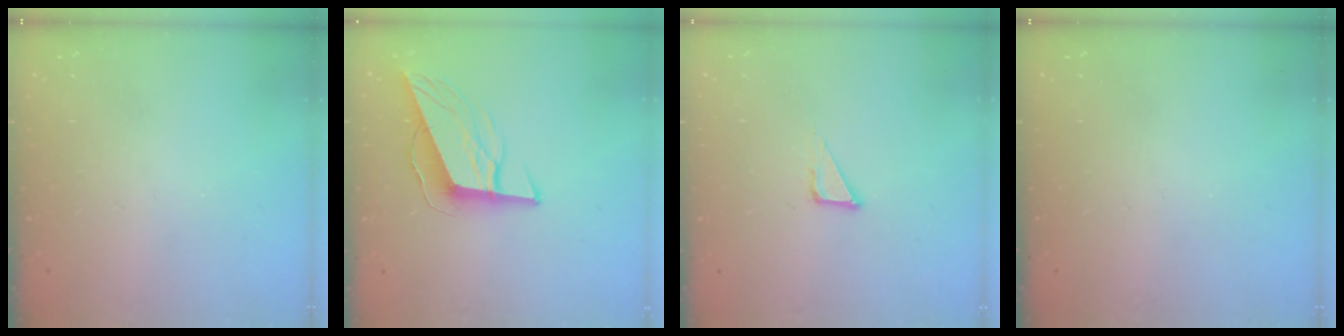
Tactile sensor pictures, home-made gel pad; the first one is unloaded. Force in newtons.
{"total": 13.0, "press": 12.6, "slide": 3.2}
{"total": 3.3, "press": 3.3, "slide": 0.2}
{"total": 0.0}